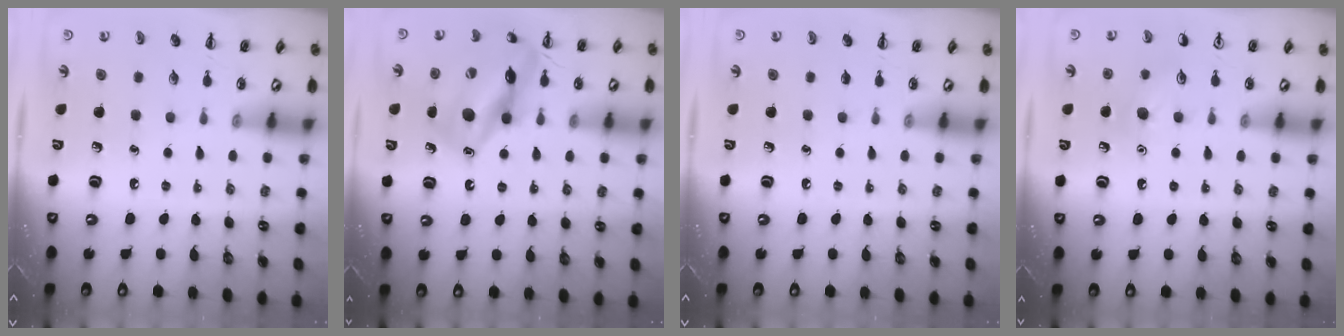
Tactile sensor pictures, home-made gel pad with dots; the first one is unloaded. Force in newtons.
{"total": 15.7, "press": 15.6, "slide": 2.0}
{"total": 0.0}
{"total": 7.7, "press": 7.5, "slide": 1.9}